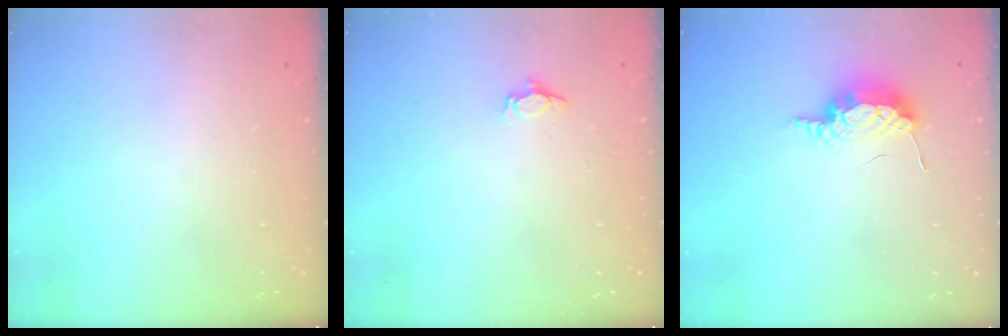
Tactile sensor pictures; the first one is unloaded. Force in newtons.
{"total": 3.7, "press": 3.7, "slide": 0.6}
{"total": 10.0, "press": 8.6, "slide": 5.1}